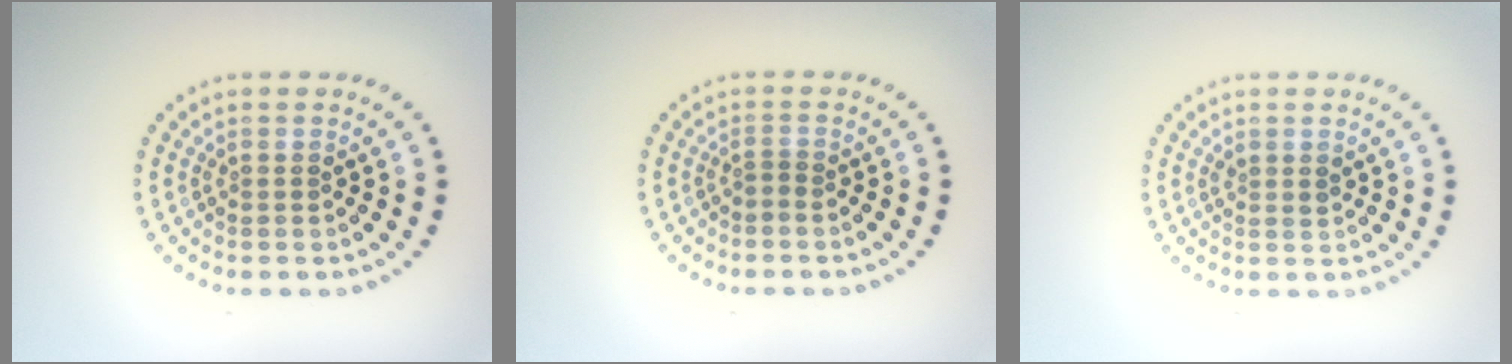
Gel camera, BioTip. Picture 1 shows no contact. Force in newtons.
{"total": 0.6, "press": 0.3, "slide": 0.5}
{"total": 0.9, "press": 0.9, "slide": 0.3}